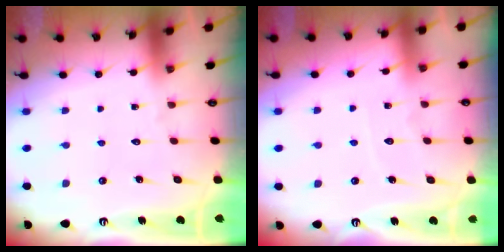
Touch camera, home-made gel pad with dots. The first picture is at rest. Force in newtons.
{"total": 4.0, "press": 4.0, "slide": 0.5}